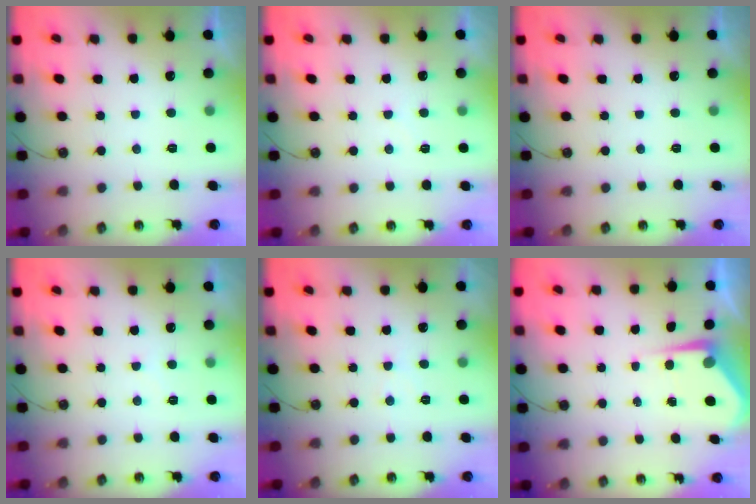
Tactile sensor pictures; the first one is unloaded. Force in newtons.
{"total": 3.9, "press": 3.8, "slide": 0.5}
{"total": 0.0}
{"total": 3.5, "press": 3.5, "slide": 0.5}
{"total": 4.0, "press": 3.9, "slide": 0.4}
{"total": 4.9, "press": 4.9, "slide": 0.2}